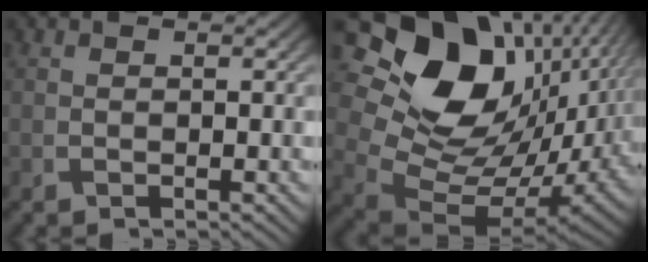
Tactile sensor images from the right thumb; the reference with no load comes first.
{"total": 19.1, "force": [6.4, 13.2, 12.1], "torque": [-0.228, -0.009, 0.134]}